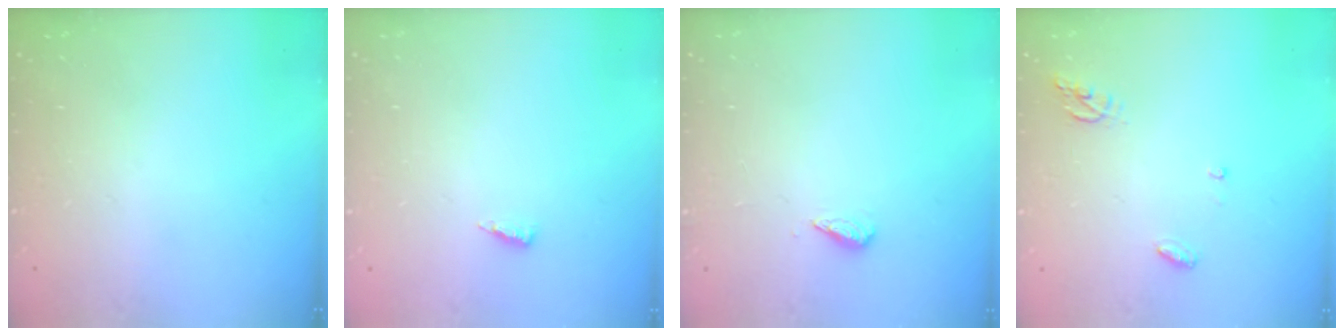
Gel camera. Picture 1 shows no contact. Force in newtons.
{"total": 4.2, "press": 4.2, "slide": 0.6}
{"total": 2.7, "press": 2.6, "slide": 0.4}
{"total": 5.3, "press": 5.3, "slide": 0.3}